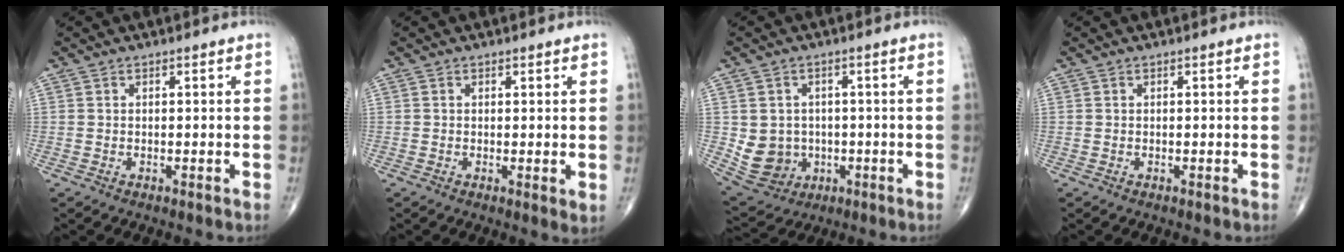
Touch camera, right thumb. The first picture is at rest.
{"total": 1.7, "force": [0.2, 0.5, 1.6], "torque": [-0.028, -0.009, 0.002]}
{"total": 8.2, "force": [-0.7, 7.6, 3.1], "torque": [-0.031, 0.007, 0.007]}
{"total": 0.0}